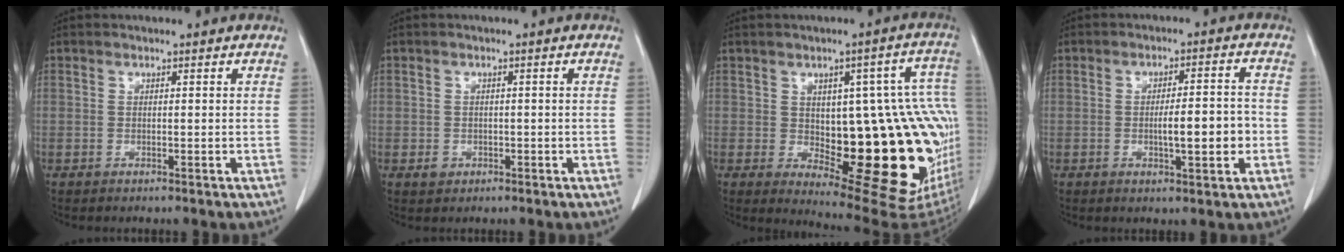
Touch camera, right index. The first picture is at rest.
{"total": 1.6, "force": [-0.5, 1.5, 0.3], "torque": [-0.002, 0.005, -0.002]}
{"total": 24.4, "force": [-2.5, 8.0, 22.9], "torque": [-0.213, 0.023, -0.003]}
{"total": 6.4, "force": [-1.4, 1.1, 6.1], "torque": [-0.099, 0.005, -0.016]}